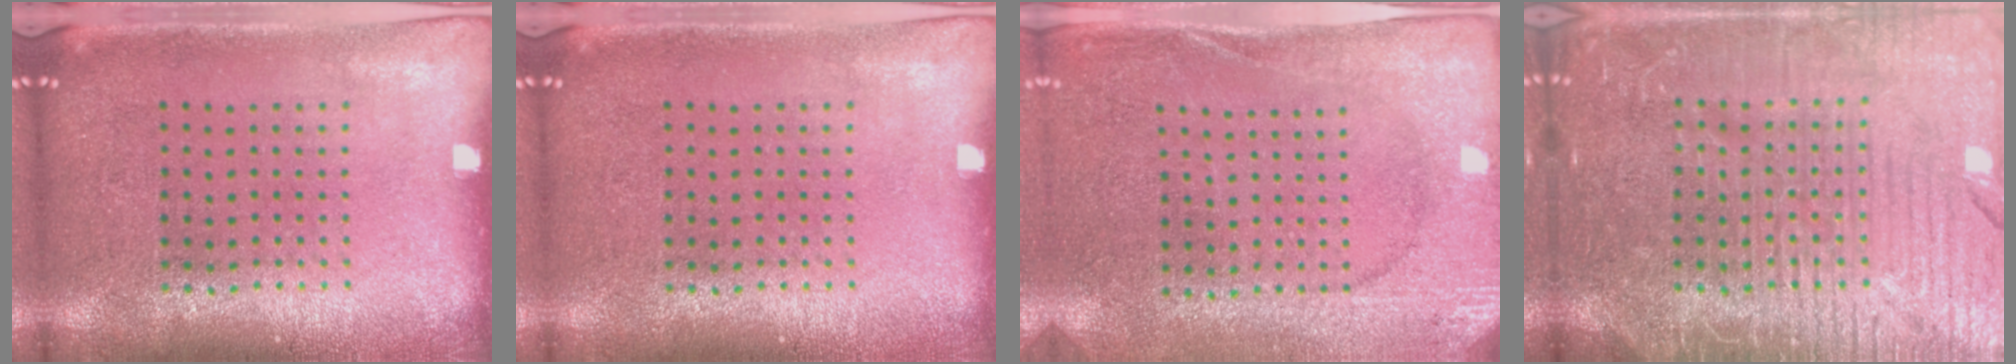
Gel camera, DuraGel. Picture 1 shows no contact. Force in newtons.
{"total": 0.0}
{"total": 2.6, "press": 2.5, "slide": 0.6}
{"total": 7.2, "press": 7.1, "slide": 0.8}